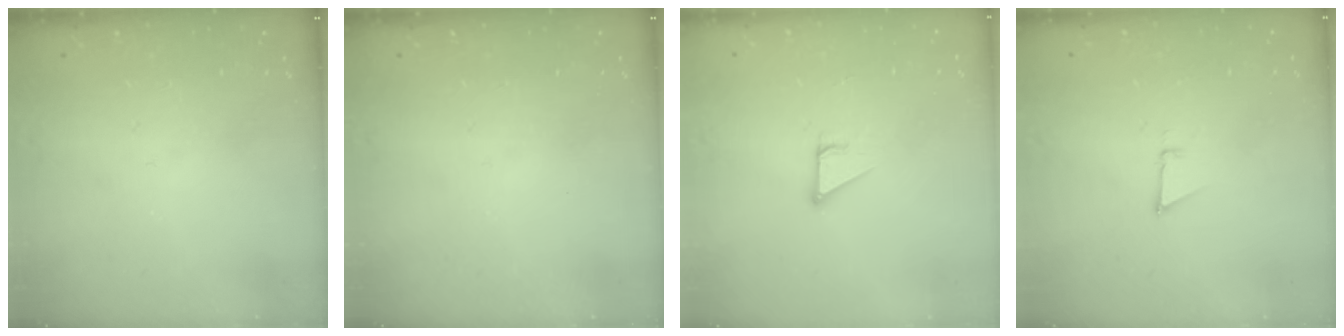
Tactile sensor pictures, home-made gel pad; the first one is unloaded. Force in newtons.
{"total": 0.0}
{"total": 2.8, "press": 2.8, "slide": 0.2}
{"total": 2.6, "press": 2.5, "slide": 0.8}